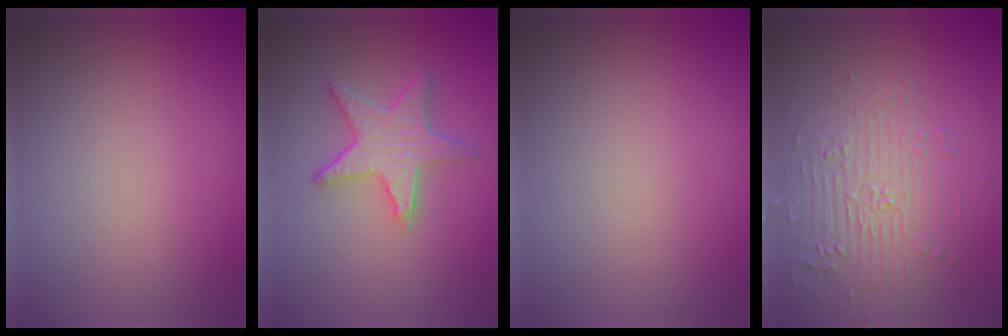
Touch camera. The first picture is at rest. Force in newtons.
{"total": 4.5, "press": 3.7, "slide": 2.6}
{"total": 0.0}
{"total": 4.2, "press": 3.8, "slide": 1.8}